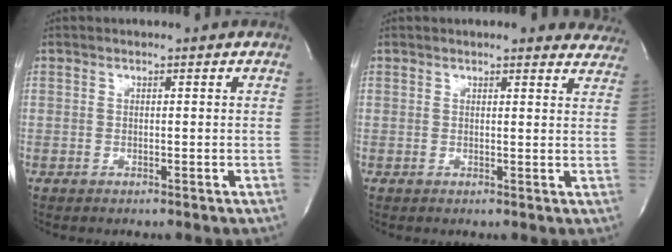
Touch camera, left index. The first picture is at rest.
{"total": 10.5, "force": [9.8, 2.5, 2.9], "torque": [-0.005, -0.006, 0.085]}